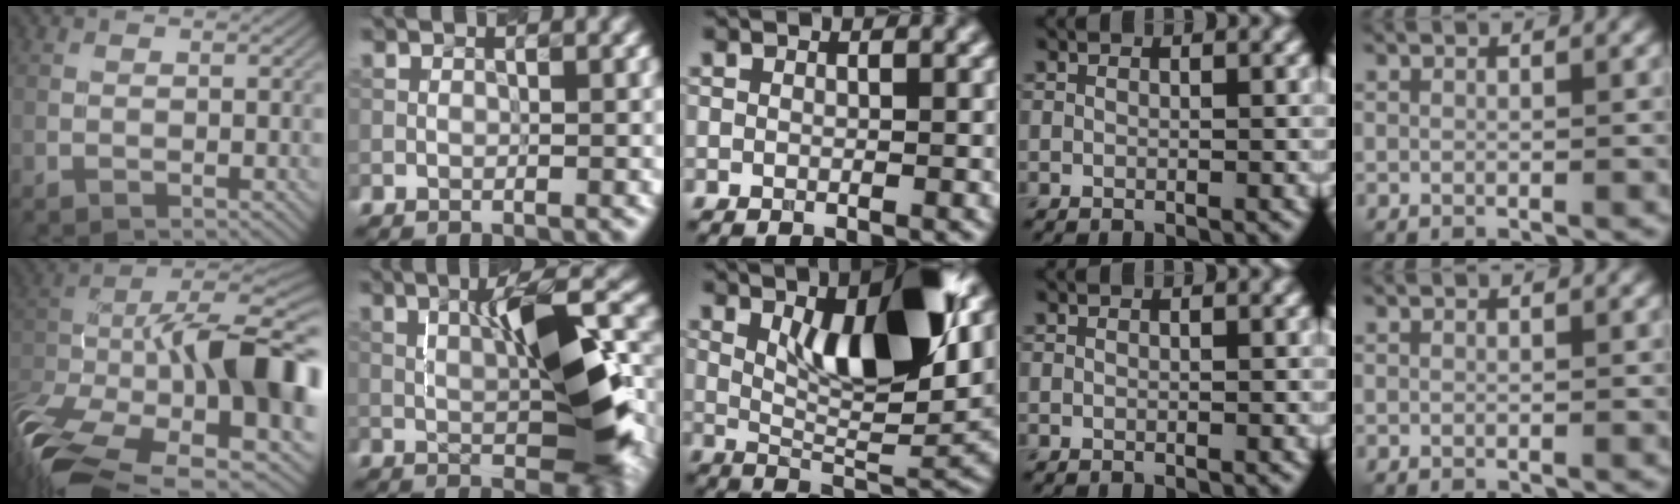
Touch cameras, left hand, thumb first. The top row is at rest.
{"thumb": {"total": 19.7, "force": [-5.0, 10.5, 15.9], "torque": [-0.329, -0.033, -0.074]}, "index": {"total": 9.4, "force": [0.1, 2.3, 9.1], "torque": [-0.138, 0.024, 0.008]}, "middle": {"total": 10.2, "force": [3.7, 2.9, 9.1], "torque": [-0.137, -0.013, 0.068]}}